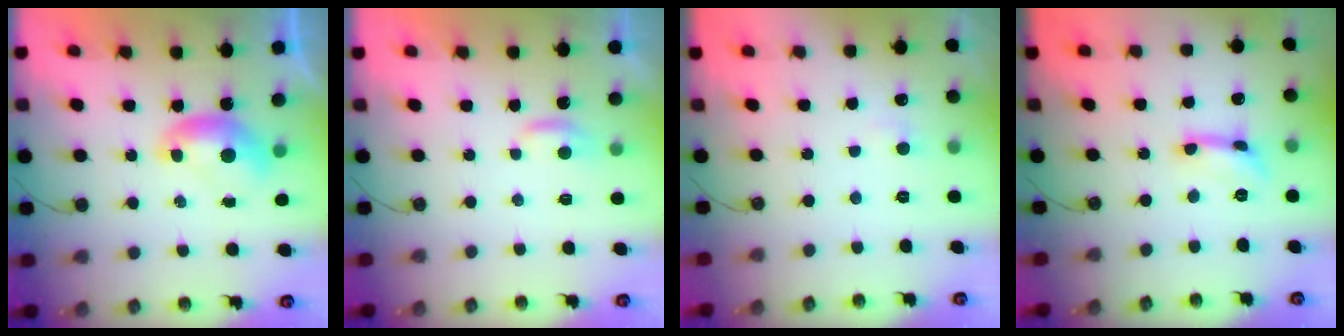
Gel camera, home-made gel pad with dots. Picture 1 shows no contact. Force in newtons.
{"total": 1.8, "press": 1.8, "slide": 0.4}
{"total": 1.7, "press": 1.5, "slide": 0.7}
{"total": 1.3, "press": 1.3, "slide": 0.2}